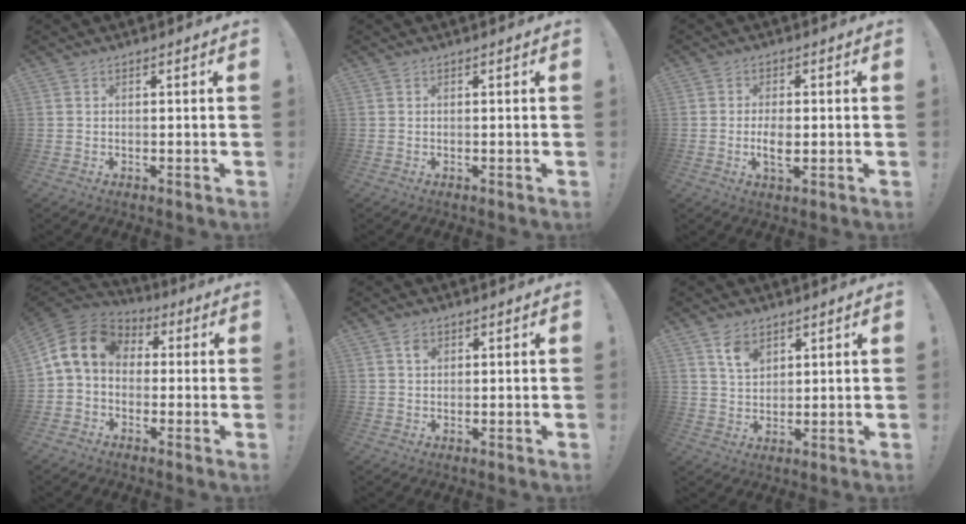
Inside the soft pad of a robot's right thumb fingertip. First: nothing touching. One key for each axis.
{"total": 0.0}
{"total": 4.8, "fx": -0.7, "fy": 2.2, "fz": 4.2, "tx": -0.070, "ty": -0.002, "tz": -0.017}
{"total": 11.6, "fx": 1.9, "fy": 8.4, "fz": 7.8, "tx": -0.143, "ty": 0.013, "tz": 0.041}
{"total": 2.1, "fx": 1.0, "fy": 1.5, "fz": 1.1, "tx": -0.011, "ty": -0.001, "tz": 0.014}
{"total": 6.4, "fx": 4.1, "fy": 4.0, "fz": 3.1, "tx": -0.044, "ty": -0.019, "tz": 0.074}